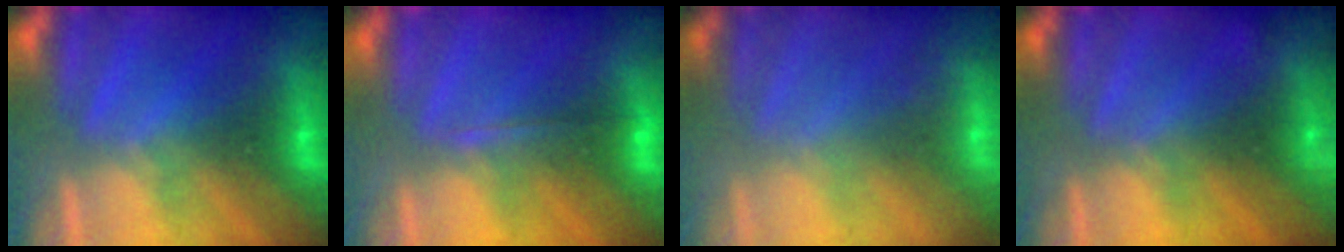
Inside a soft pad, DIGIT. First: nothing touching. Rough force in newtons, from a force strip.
{"total": 1.9}
{"total": 2.4}
{"total": 2.4}